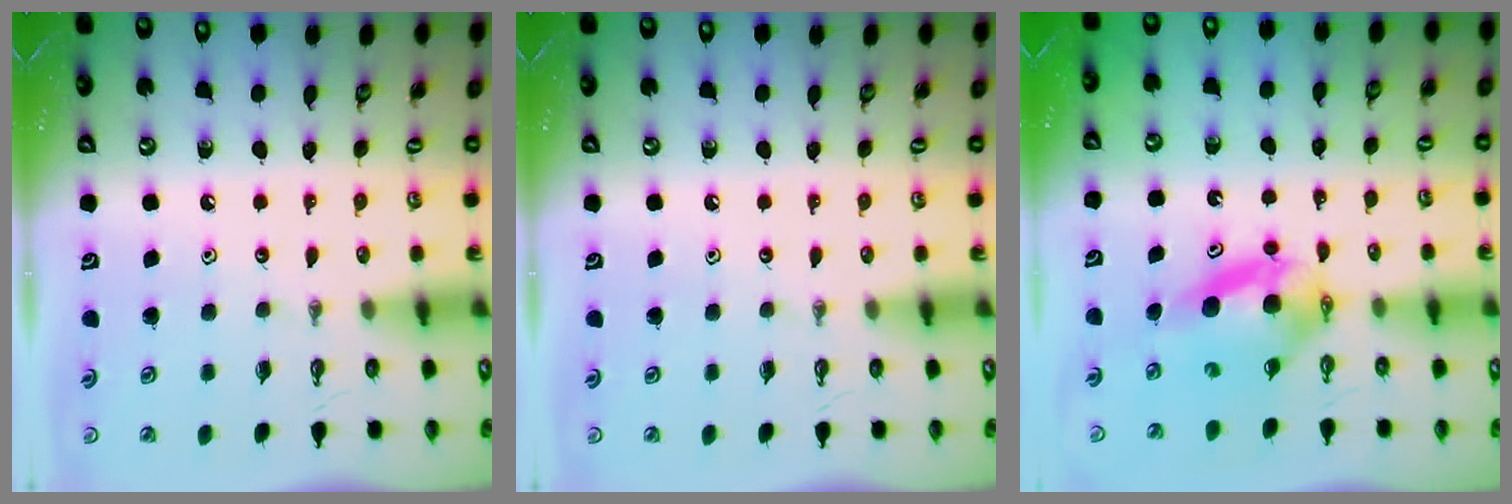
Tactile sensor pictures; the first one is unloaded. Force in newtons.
{"total": 0.0}
{"total": 6.8, "press": 5.7, "slide": 3.6}